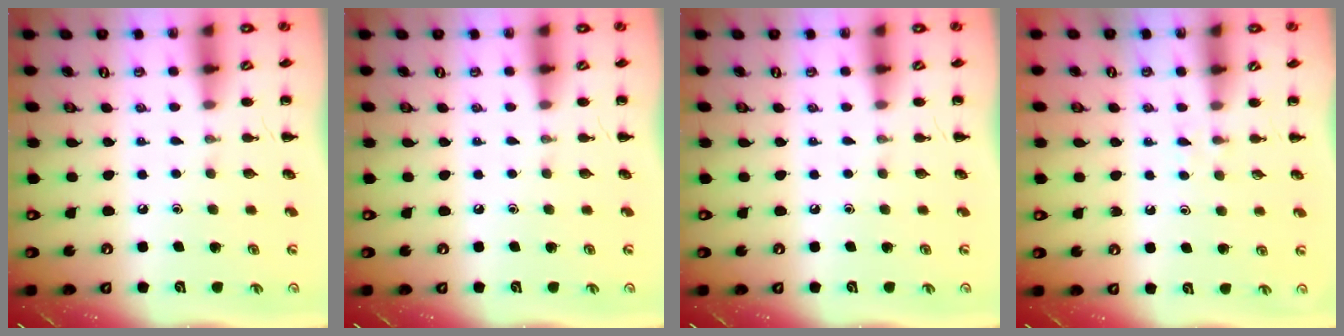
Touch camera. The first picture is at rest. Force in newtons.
{"total": 0.0}
{"total": 0.0}
{"total": 2.1, "press": 1.8, "slide": 0.9}